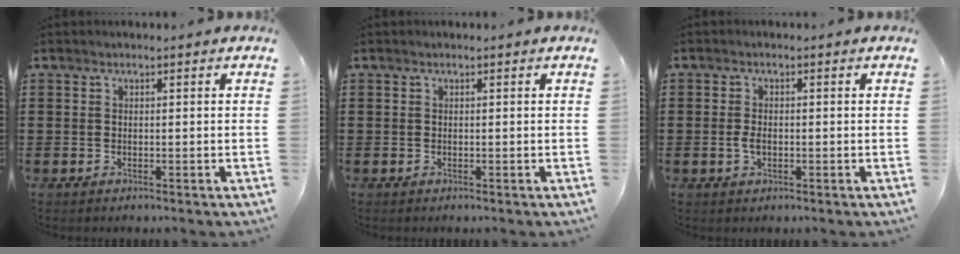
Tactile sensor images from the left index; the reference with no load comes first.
{"total": 0.0}
{"total": 2.0, "force": [-0.3, 1.1, 1.7], "torque": [-0.047, -0.003, -0.011]}